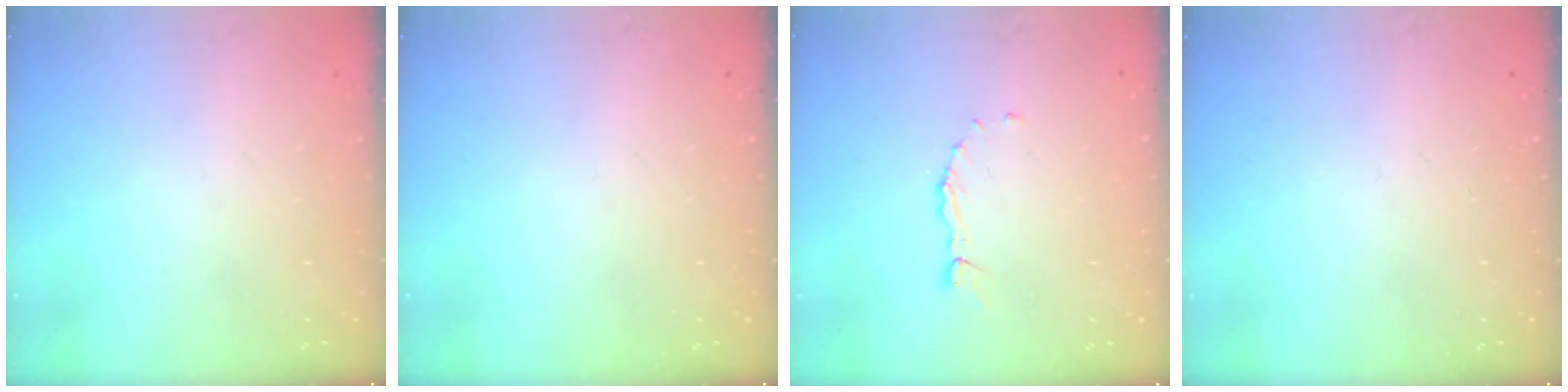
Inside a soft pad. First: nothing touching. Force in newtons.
{"total": 0.0}
{"total": 1.9, "press": 1.9, "slide": 0.2}
{"total": 0.0}